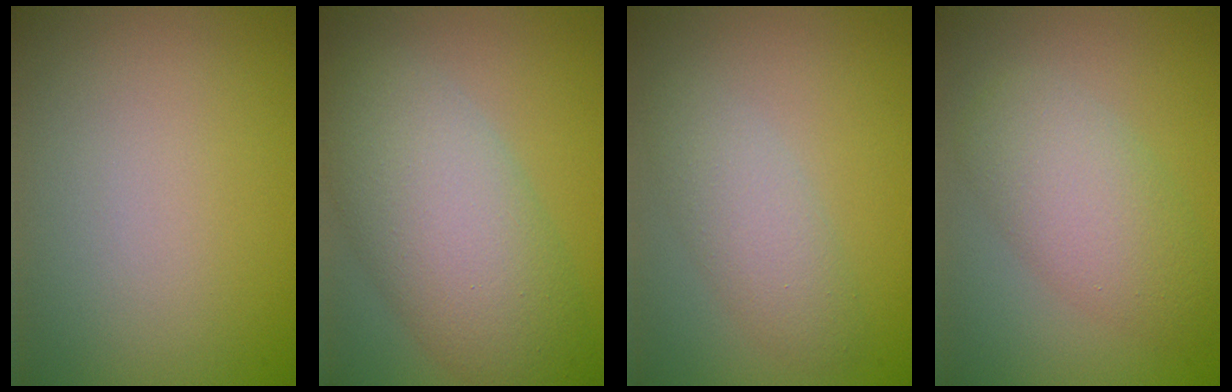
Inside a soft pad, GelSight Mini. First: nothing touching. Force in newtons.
{"total": 8.5, "press": 8.5, "slide": 0.4}
{"total": 2.8, "press": 2.8, "slide": 0.1}
{"total": 4.8, "press": 4.8, "slide": 0.1}